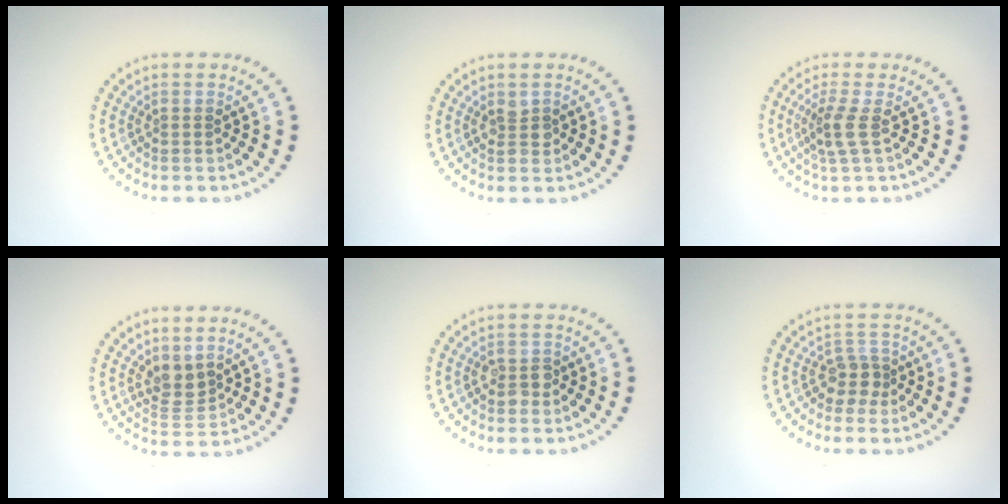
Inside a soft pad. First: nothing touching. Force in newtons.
{"total": 1.2, "press": 1.1, "slide": 0.1}
{"total": 2.4, "press": 1.8, "slide": 1.5}
{"total": 2.2, "press": 1.8, "slide": 1.2}
{"total": 1.8, "press": 1.8, "slide": 0.3}
{"total": 2.2, "press": 1.7, "slide": 1.4}